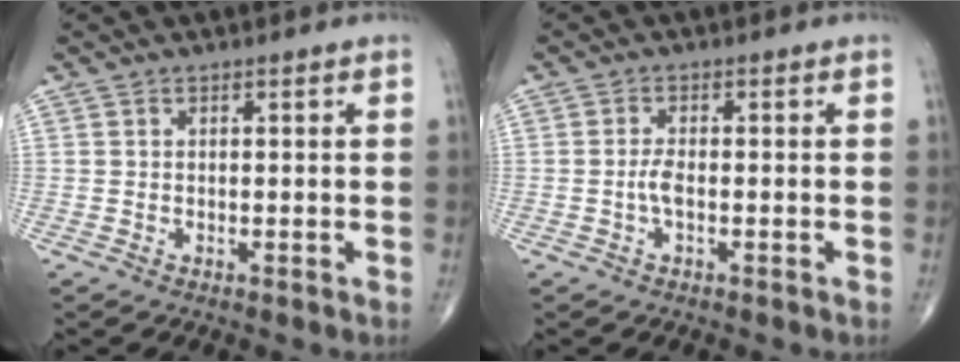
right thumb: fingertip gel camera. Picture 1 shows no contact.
{"total": 2.1, "force": [-0.6, 0.7, 1.9], "torque": [-0.042, 0.002, -0.013]}